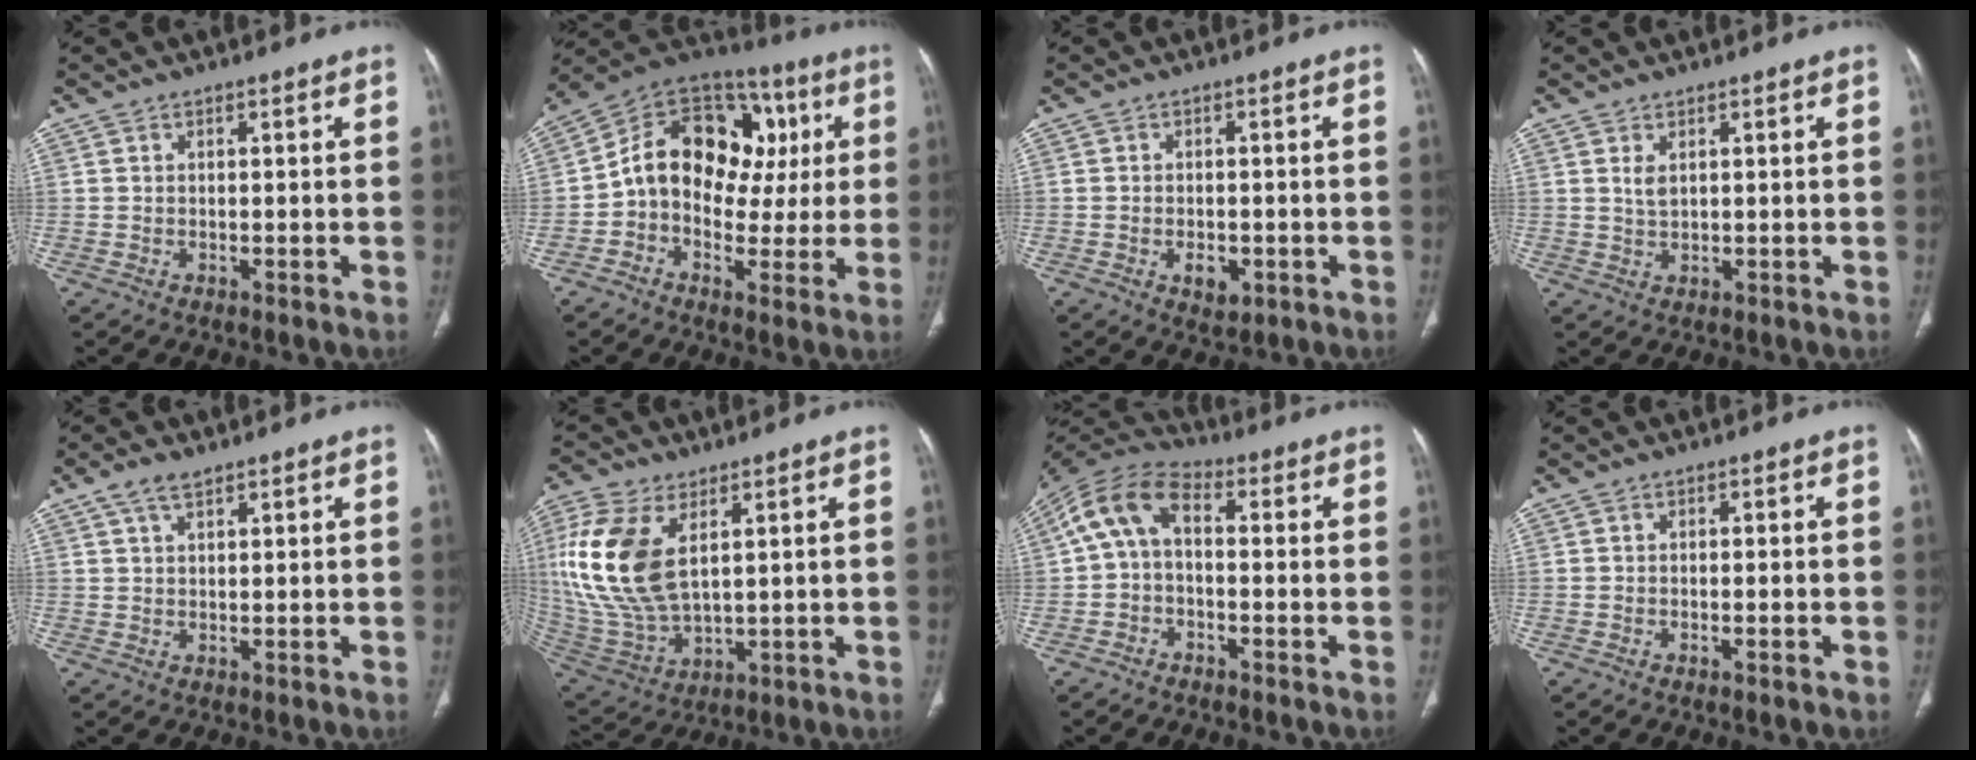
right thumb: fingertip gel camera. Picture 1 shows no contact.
{"total": 19.1, "force": [1.7, 14.3, 12.5], "torque": [-0.150, 0.050, 0.022]}
{"total": 3.8, "force": [-1.3, 2.3, 2.7], "torque": [-0.034, 0.004, -0.013]}
{"total": 2.0, "force": [0.9, 1.0, 1.4], "torque": [-0.028, -0.003, 0.025]}
{"total": 3.5, "force": [2.3, 1.5, 2.2], "torque": [-0.041, -0.001, 0.048]}
{"total": 17.7, "force": [5.1, 9.7, 13.9], "torque": [-0.306, -0.014, 0.111]}
{"total": 9.7, "force": [0.4, 5.9, 7.6], "torque": [-0.137, 0.034, -0.008]}
{"total": 1.1, "force": [-0.4, 0.2, 1.0], "torque": [-0.018, 0.000, -0.006]}